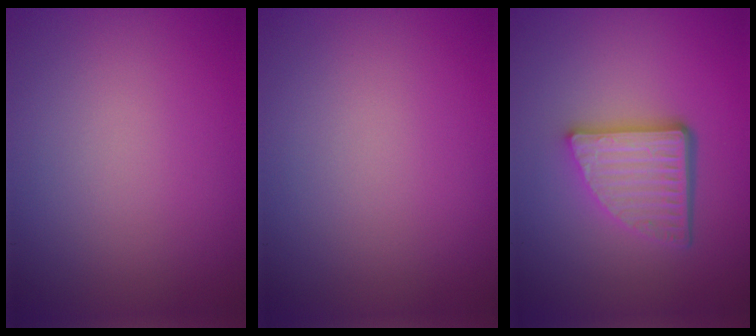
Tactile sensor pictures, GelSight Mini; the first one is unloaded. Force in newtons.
{"total": 0.0}
{"total": 5.4, "press": 3.7, "slide": 3.9}